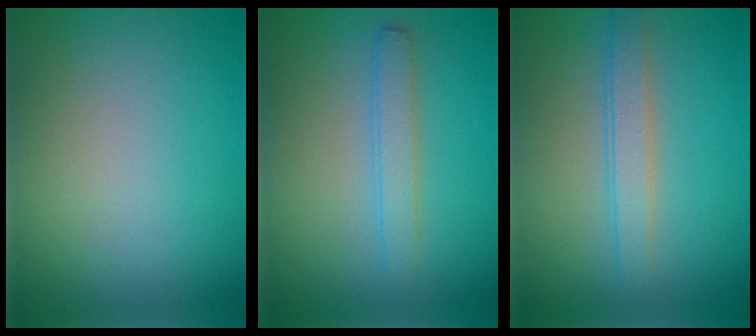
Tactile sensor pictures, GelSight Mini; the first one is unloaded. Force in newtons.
{"total": 2.1, "press": 2.1, "slide": 0.1}
{"total": 2.5, "press": 2.5, "slide": 0.1}